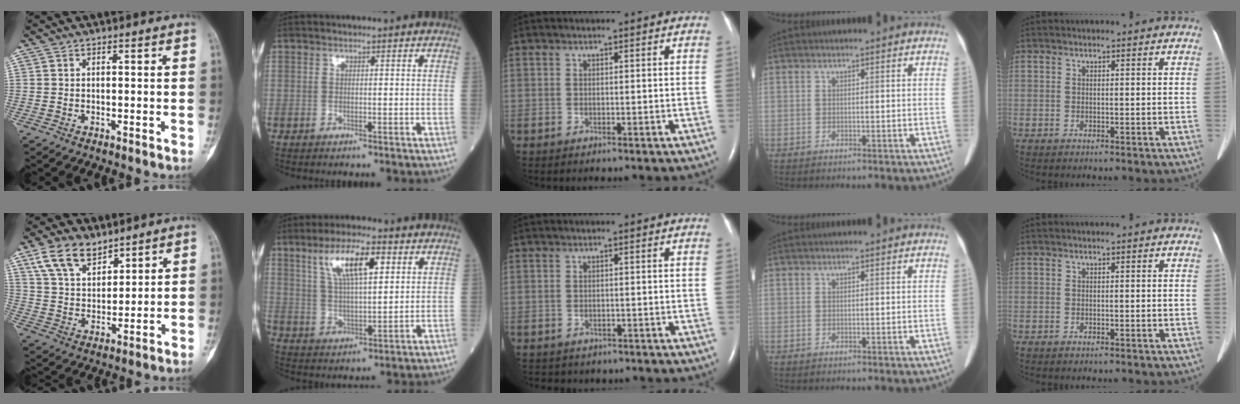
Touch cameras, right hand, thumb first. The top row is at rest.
{"thumb": {"total": 10.1, "force": [6.9, 5.3, 5.1], "torque": [-0.079, -0.031, 0.140]}, "index": {"total": 10.1, "force": [4.5, 2.5, 8.7], "torque": [-0.161, 0.011, 0.085]}, "middle": {"total": 3.6, "force": [-3.0, 1.9, 0.6], "torque": [-0.014, 0.004, -0.033]}}